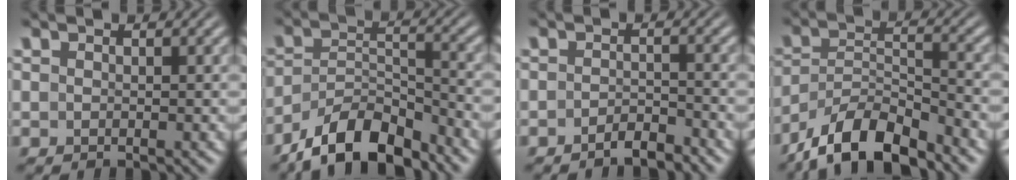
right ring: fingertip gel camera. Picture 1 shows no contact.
{"total": 8.1, "force": [-6.3, 3.6, 3.6], "torque": [-0.051, -0.013, -0.098]}
{"total": 2.5, "force": [-2.5, 0.0, 0.6], "torque": [-0.003, -0.001, -0.045]}
{"total": 7.8, "force": [-5.7, 3.7, 3.9], "torque": [-0.066, -0.018, -0.088]}